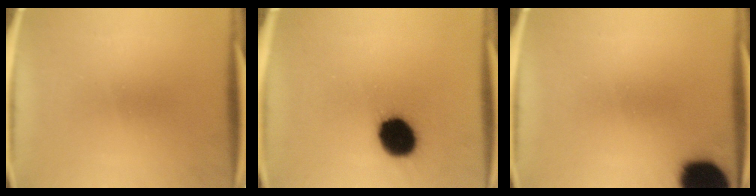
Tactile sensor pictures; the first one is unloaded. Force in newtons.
{"total": 13.8}
{"total": 17.2}